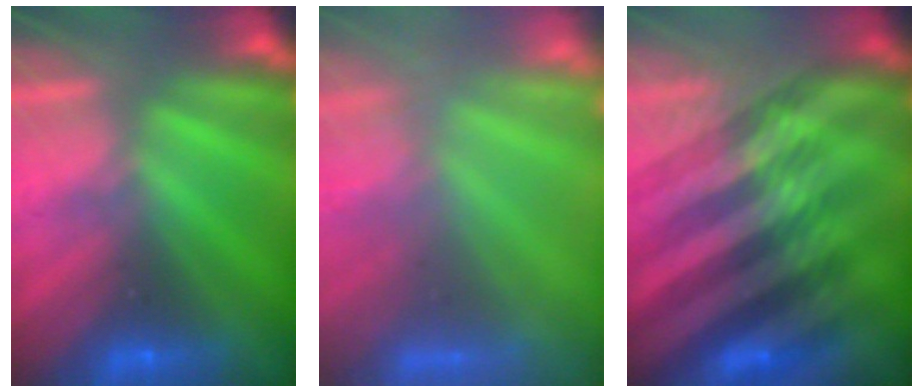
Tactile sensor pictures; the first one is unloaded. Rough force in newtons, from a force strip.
{"total": 7.0}
{"total": 5.3}